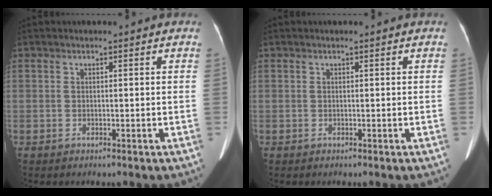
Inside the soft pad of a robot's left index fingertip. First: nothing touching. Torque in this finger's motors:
{"motor_torque": [-0.02, -0.02, 0.00, 0.00]}